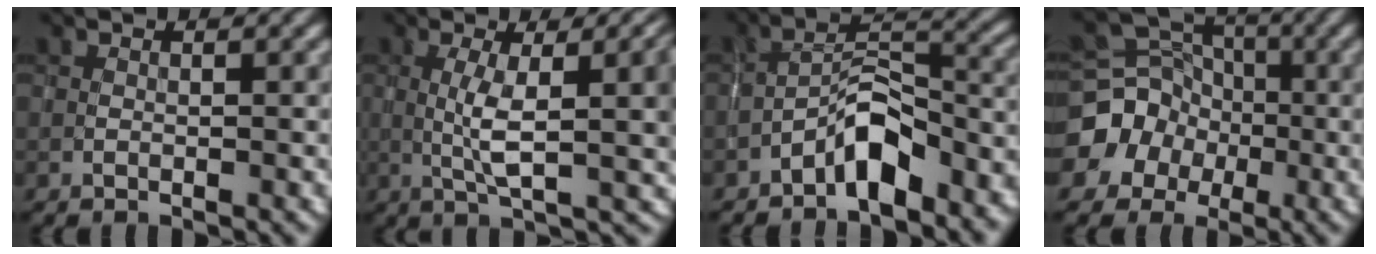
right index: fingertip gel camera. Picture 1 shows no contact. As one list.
[{"total": 8.4, "force": [0.4, 2.1, 8.1], "torque": [-0.142, 0.007, 0.002]}, {"total": 6.7, "force": [-4.1, 2.6, 4.6], "torque": [-0.073, 0.015, -0.079]}, {"total": 9.9, "force": [-2.8, 9.2, 2.3], "torque": [-0.049, -0.014, -0.065]}]